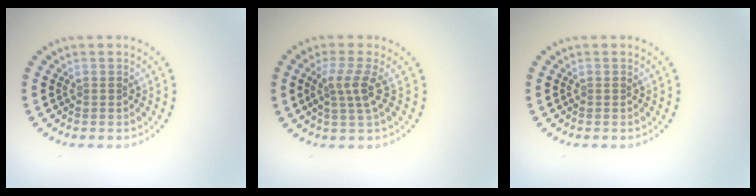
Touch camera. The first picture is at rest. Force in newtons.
{"total": 2.7, "press": 2.0, "slide": 1.8}
{"total": 0.0}